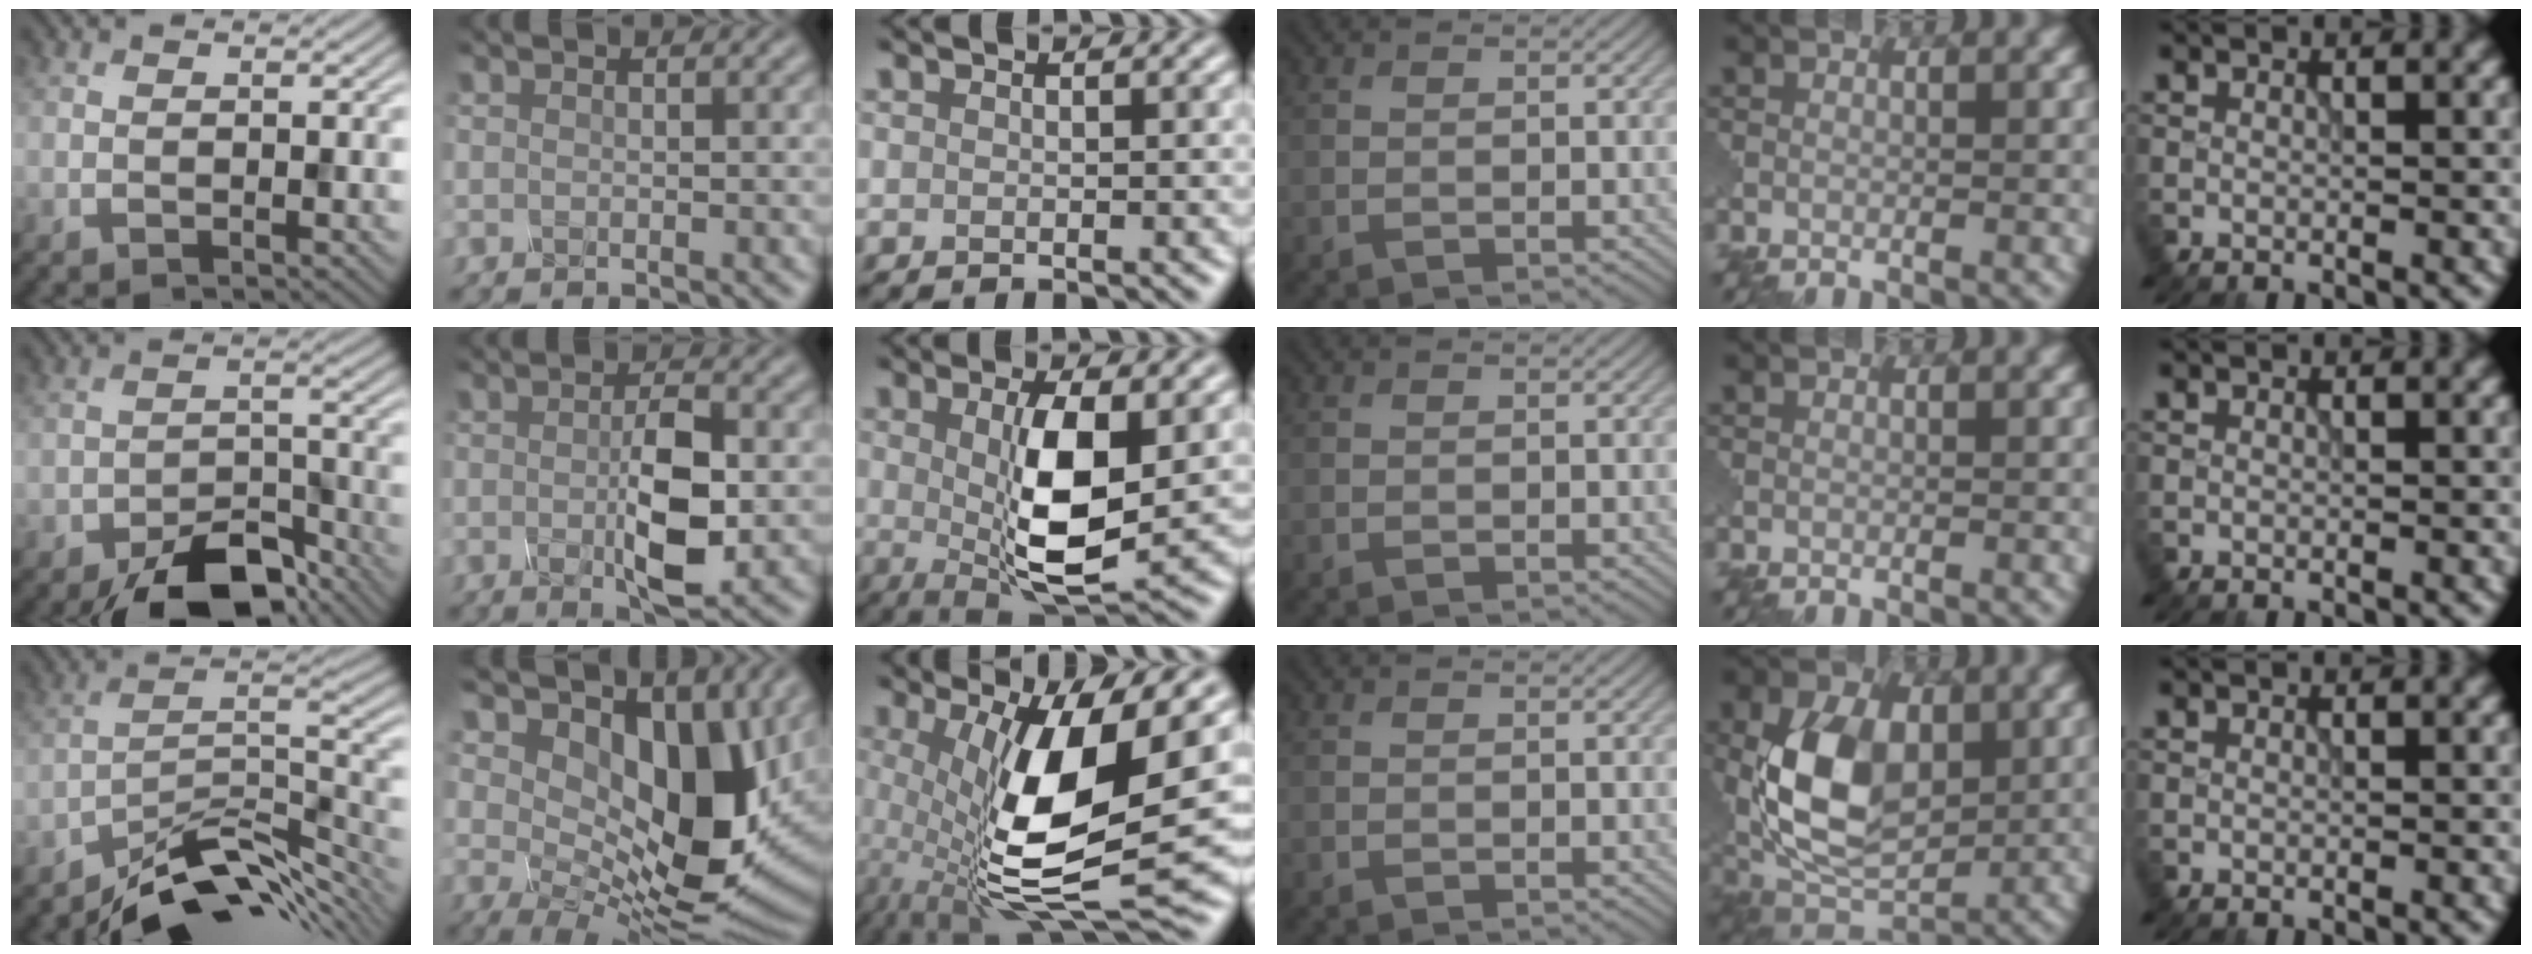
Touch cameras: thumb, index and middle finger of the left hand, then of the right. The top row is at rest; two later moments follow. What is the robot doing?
{"motion": "press", "object": "mechanical pencil"}